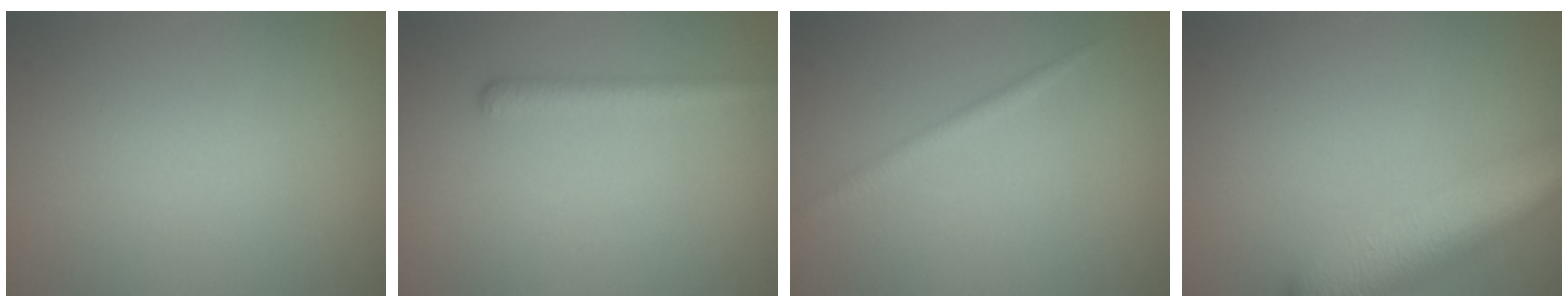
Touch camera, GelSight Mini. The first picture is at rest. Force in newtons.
{"total": 1.7, "press": 1.7, "slide": 0.1}
{"total": 1.2, "press": 1.2, "slide": 0.1}
{"total": 8.1, "press": 8.1, "slide": 0.5}